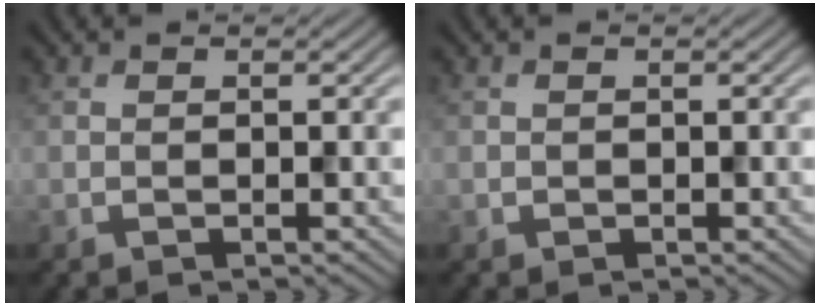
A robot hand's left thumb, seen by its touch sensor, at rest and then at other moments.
{"total": 0.0}